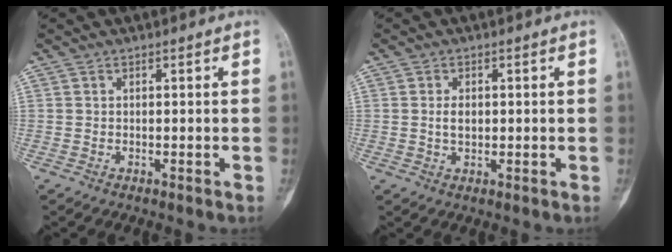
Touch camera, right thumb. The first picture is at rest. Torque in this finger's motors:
{"motor_torque": [0.55, 0.54, 0.30, -0.13, 0.10]}